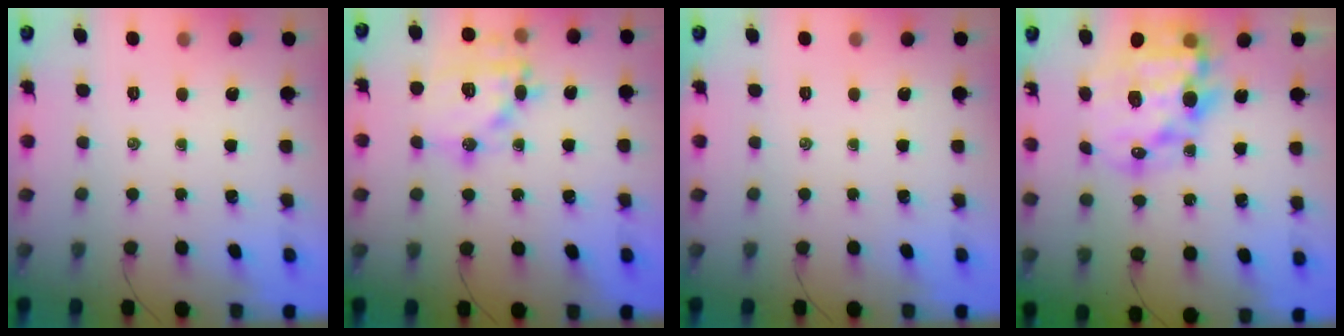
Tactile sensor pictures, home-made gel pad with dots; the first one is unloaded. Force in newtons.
{"total": 16.1, "press": 16.0, "slide": 2.0}
{"total": 0.0}
{"total": 20.1, "press": 19.6, "slide": 4.5}